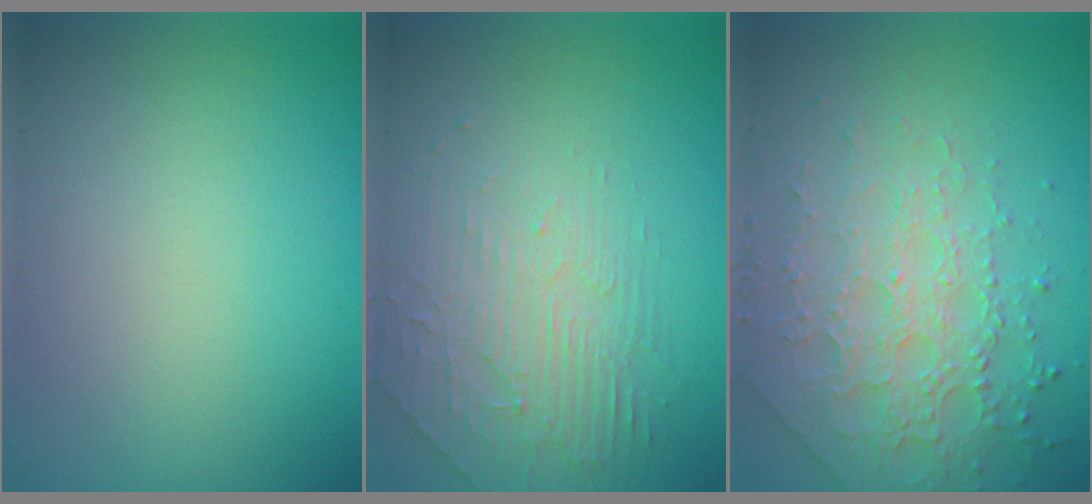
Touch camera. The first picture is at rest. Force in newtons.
{"total": 2.5, "press": 1.8, "slide": 1.6}
{"total": 4.3, "press": 4.3, "slide": 0.9}